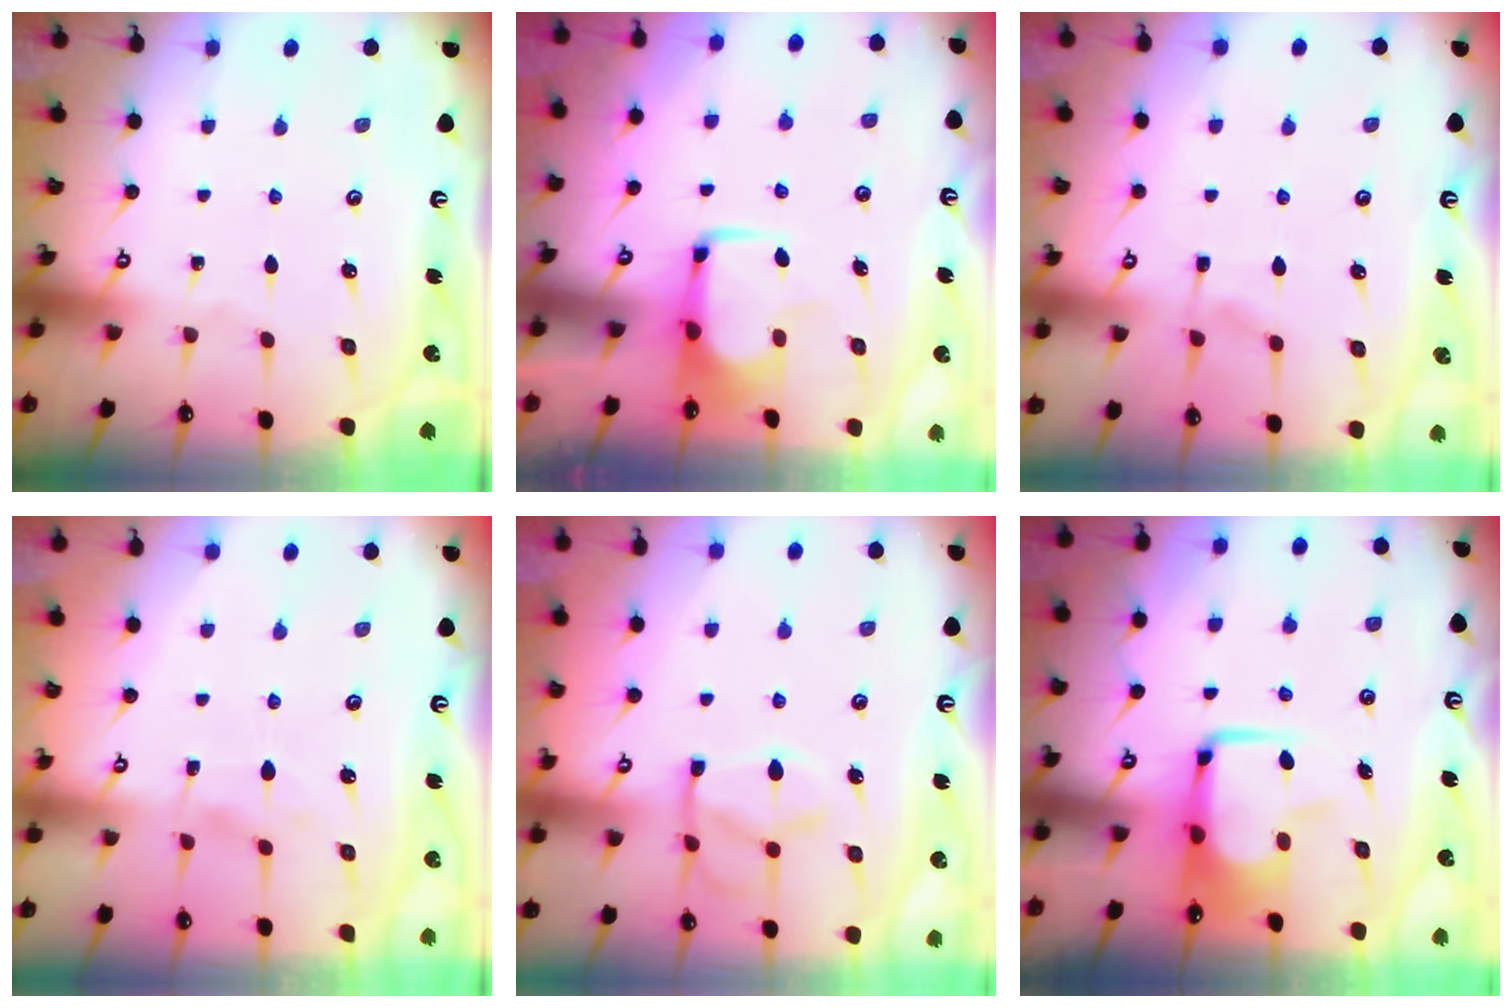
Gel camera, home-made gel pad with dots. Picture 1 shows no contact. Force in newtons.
{"total": 1.8, "press": 1.7, "slide": 0.4}
{"total": 1.3, "press": 0.0, "slide": 1.3}
{"total": 2.1, "press": 1.9, "slide": 0.9}
{"total": 6.8, "press": 6.5, "slide": 1.7}
{"total": 6.5, "press": 6.4, "slide": 1.2}